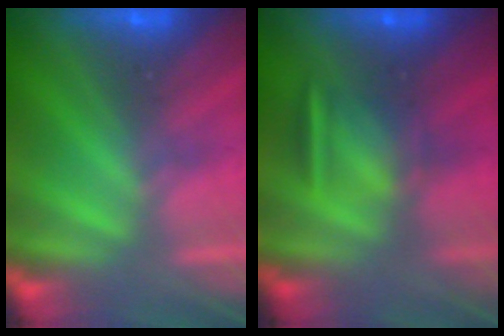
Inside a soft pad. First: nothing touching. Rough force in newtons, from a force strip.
{"total": 3.2}